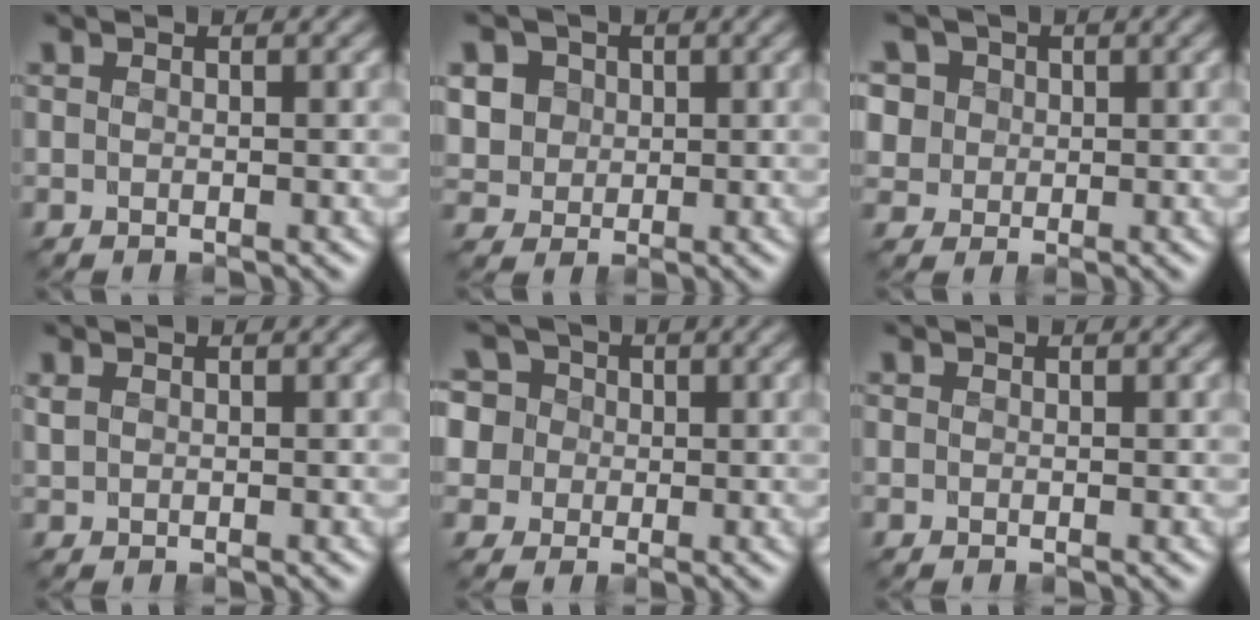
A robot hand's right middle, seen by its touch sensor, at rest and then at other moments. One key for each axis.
{"total": 5.2, "fx": 1.7, "fy": 4.5, "fz": 2.0, "tx": -0.056, "ty": 0.019, "tz": 0.030}
{"total": 6.2, "fx": 2.8, "fy": 5.0, "fz": 2.3, "tx": -0.057, "ty": 0.019, "tz": 0.036}
{"total": 0.8, "fx": 0.4, "fy": 0.5, "fz": 0.4, "tx": -0.014, "ty": 0.000, "tz": 0.013}
{"total": 8.0, "fx": 2.7, "fy": 6.7, "fz": 3.3, "tx": -0.062, "ty": 0.037, "tz": 0.011}
{"total": 0.0}